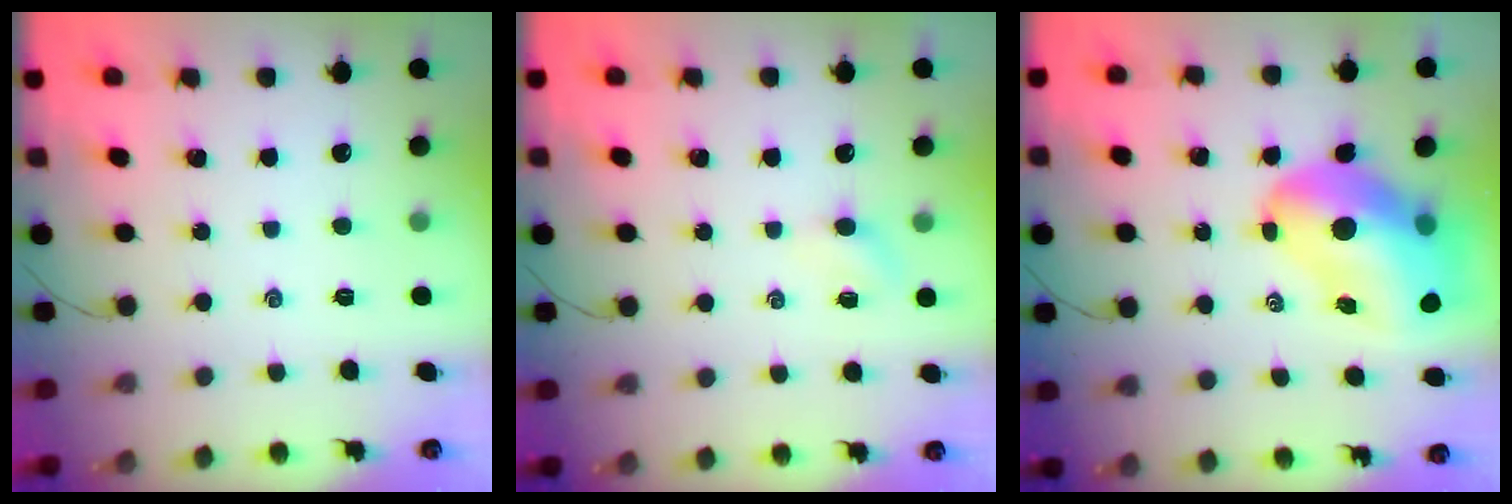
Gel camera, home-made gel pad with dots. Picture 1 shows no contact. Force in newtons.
{"total": 2.3, "press": 2.2, "slide": 0.7}
{"total": 19.0, "press": 18.2, "slide": 5.6}